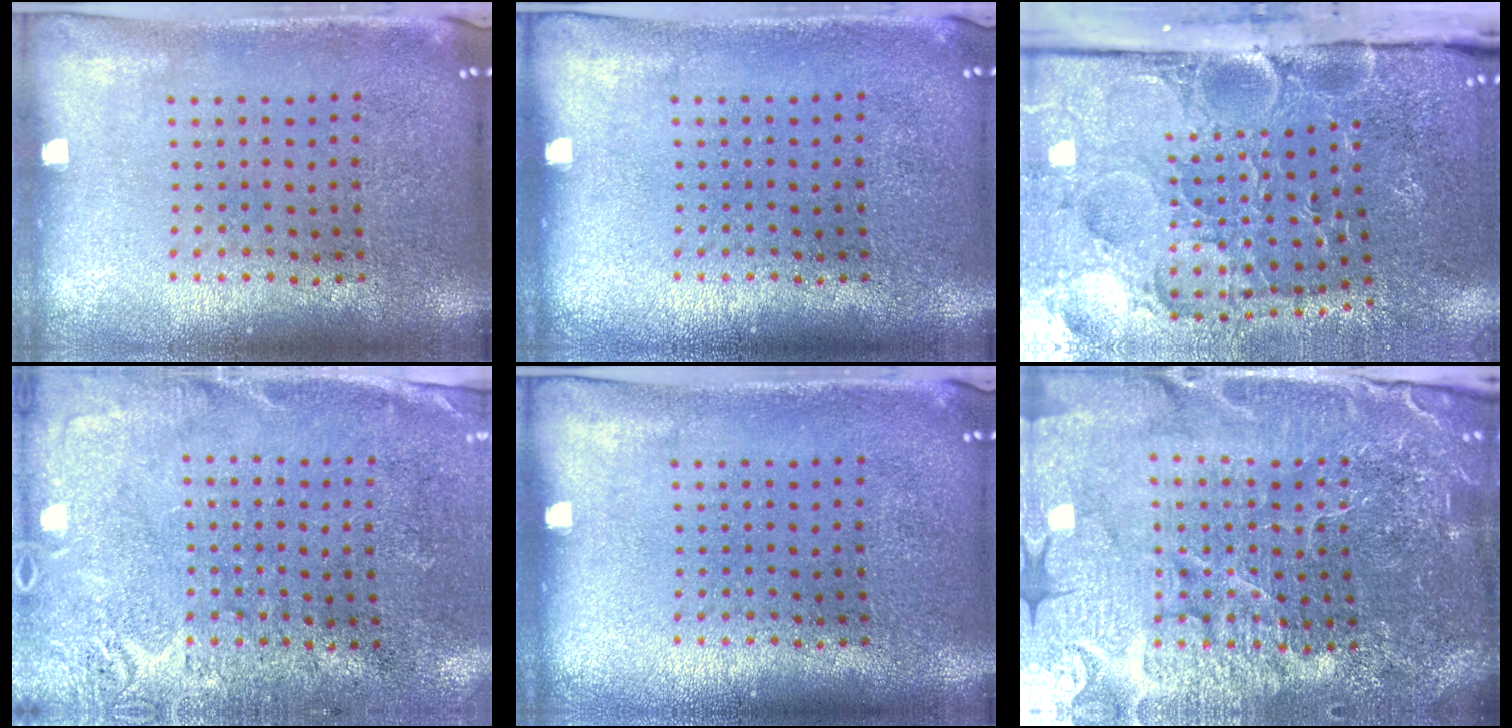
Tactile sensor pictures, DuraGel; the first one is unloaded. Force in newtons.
{"total": 0.0}
{"total": 5.1, "press": 4.0, "slide": 3.1}
{"total": 2.7, "press": 2.4, "slide": 1.3}
{"total": 0.0}
{"total": 6.0, "press": 5.3, "slide": 2.7}